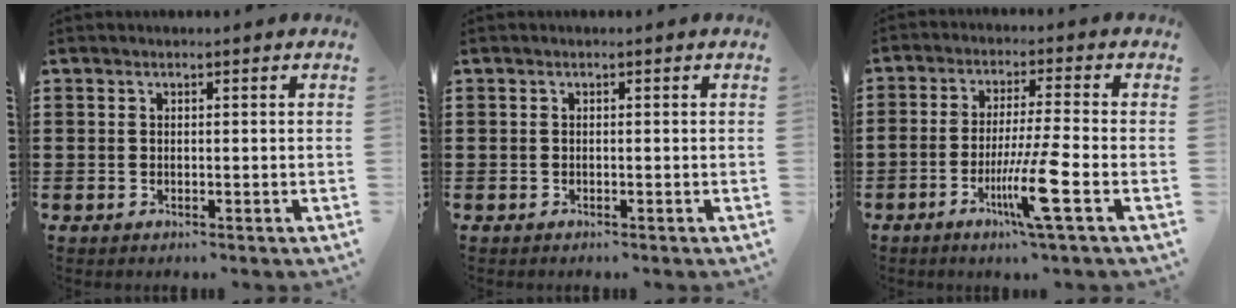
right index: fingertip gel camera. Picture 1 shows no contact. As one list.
[{"total": 0.0}, {"total": 9.1, "force": [-3.7, -0.1, 8.3], "torque": [-0.161, -0.019, -0.071]}]